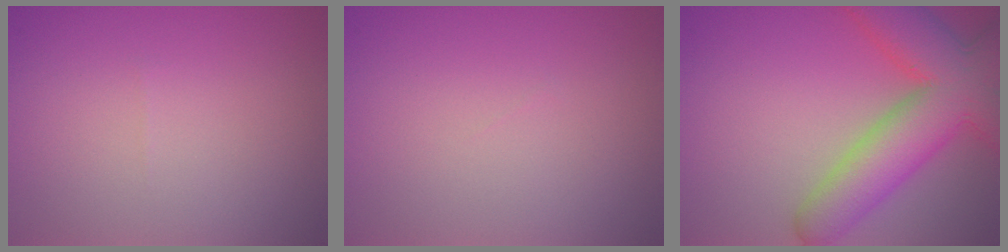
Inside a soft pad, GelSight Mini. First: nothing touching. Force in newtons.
{"total": 0.0}
{"total": 9.9, "press": 9.9, "slide": 0.4}